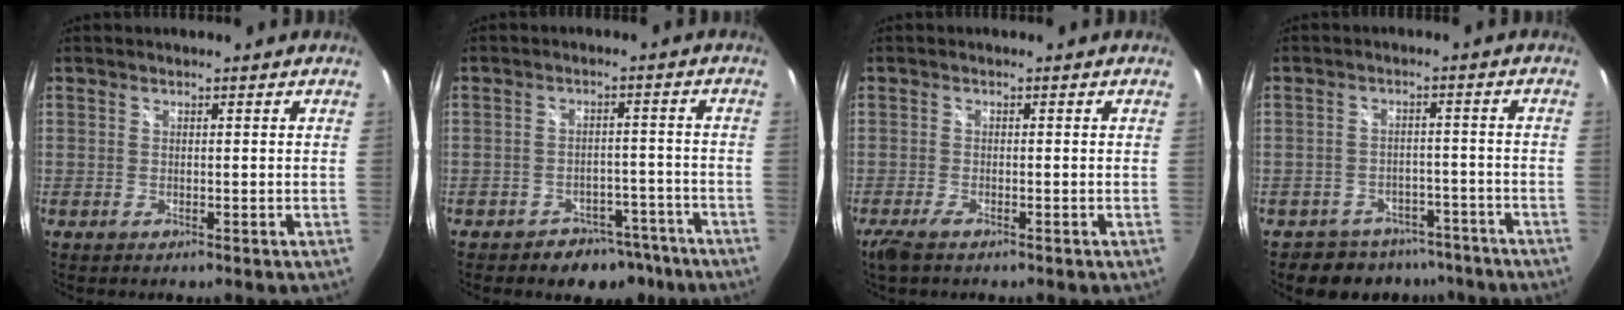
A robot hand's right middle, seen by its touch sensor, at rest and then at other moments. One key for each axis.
{"total": 8.0, "fx": -6.0, "fy": 5.0, "fz": 1.8, "tx": -0.032, "ty": 0.023, "tz": -0.067}
{"total": 3.1, "fx": -2.2, "fy": 0.8, "fz": 2.0, "tx": -0.049, "ty": -0.011, "tz": -0.043}
{"total": 8.6, "fx": -6.8, "fy": 5.2, "fz": 1.2, "tx": -0.027, "ty": 0.019, "tz": -0.088}